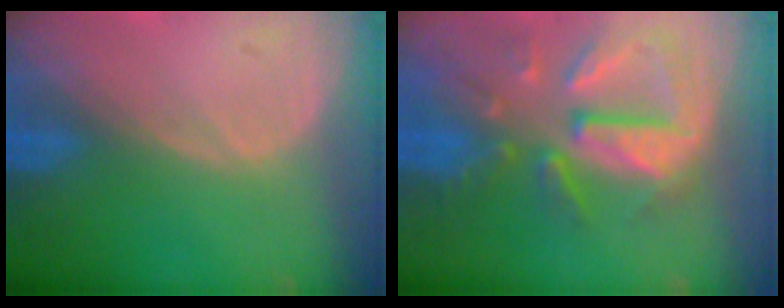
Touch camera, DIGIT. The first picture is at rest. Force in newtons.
{"total": 10.6, "press": 9.4, "slide": 4.9}